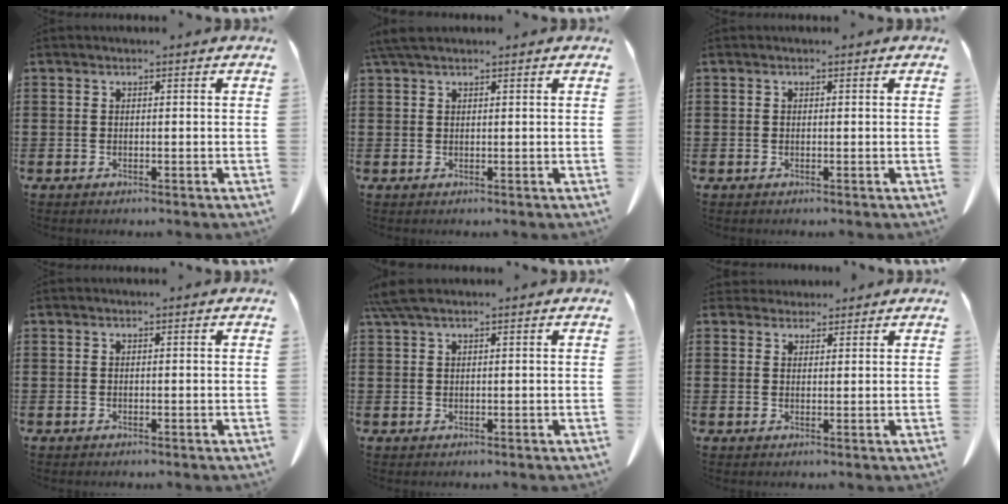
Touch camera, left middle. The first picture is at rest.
{"total": 2.5, "force": [1.8, 0.7, 1.6], "torque": [-0.037, 0.006, 0.035]}
{"total": 0.0}
{"total": 0.0}
{"total": 3.1, "force": [2.2, 0.5, 2.2], "torque": [-0.056, 0.002, 0.038]}
{"total": 2.5, "force": [2.3, 1.0, 0.2], "torque": [-0.002, -0.001, 0.043]}